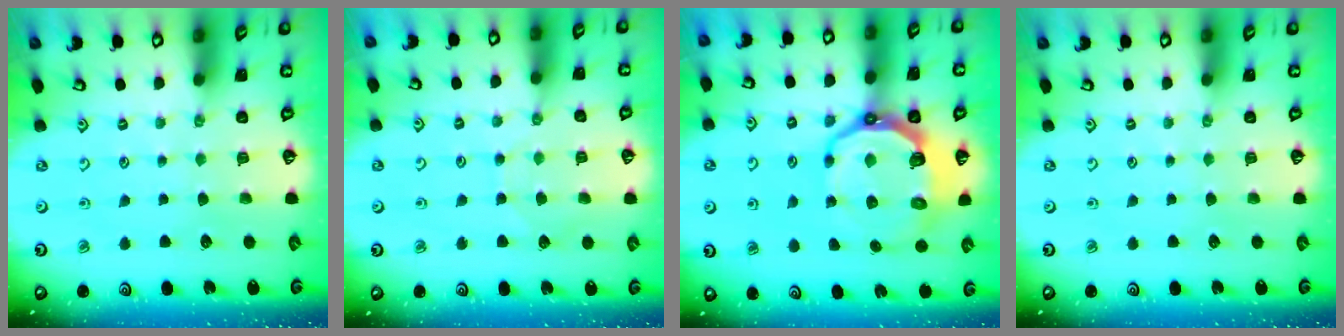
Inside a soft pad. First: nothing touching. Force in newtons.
{"total": 5.7, "press": 5.7, "slide": 0.6}
{"total": 13.2, "press": 12.4, "slide": 4.4}
{"total": 0.0}